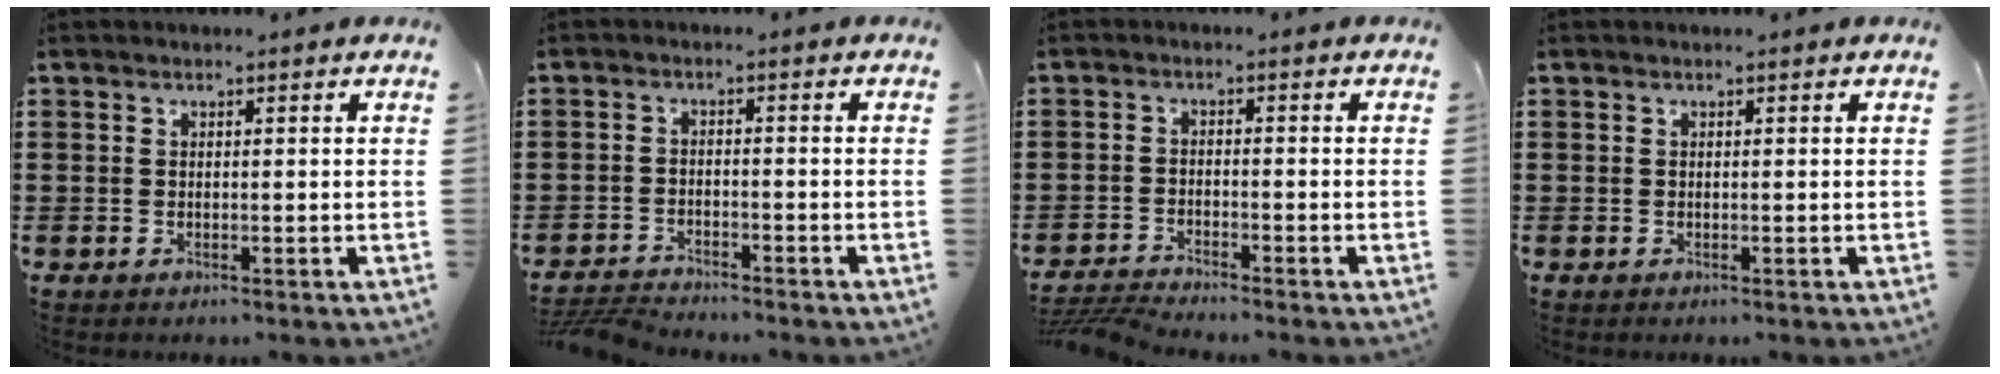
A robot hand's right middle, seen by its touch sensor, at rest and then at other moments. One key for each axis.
{"total": 3.8, "fx": -3.7, "fy": 0.3, "fz": 0.7, "tx": -0.026, "ty": -0.004, "tz": -0.082}
{"total": 3.5, "fx": -3.4, "fy": 0.0, "fz": 1.0, "tx": -0.030, "ty": -0.006, "tz": -0.074}
{"total": 0.0}